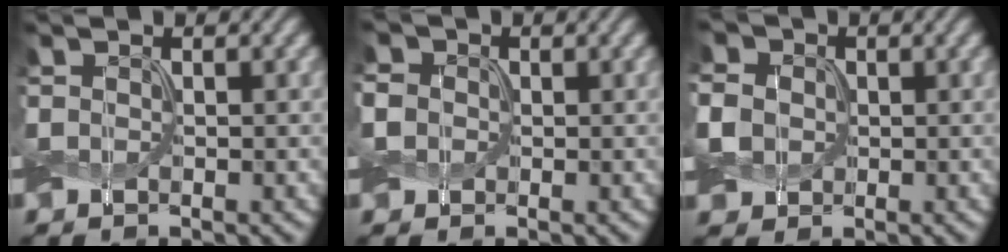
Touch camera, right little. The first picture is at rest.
{"total": 3.0, "force": [0.4, 2.6, 1.4], "torque": [-0.054, 0.011, 0.002]}
{"total": 7.1, "force": [1.5, 6.1, 3.4], "torque": [-0.091, 0.026, 0.009]}